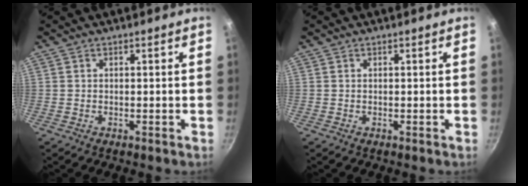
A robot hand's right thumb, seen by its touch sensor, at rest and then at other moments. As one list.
[{"total": 0.0}]